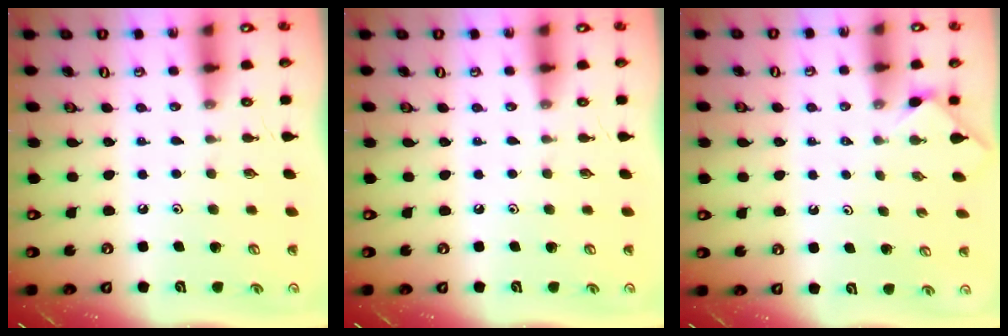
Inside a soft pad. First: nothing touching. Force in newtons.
{"total": 0.0}
{"total": 0.0}